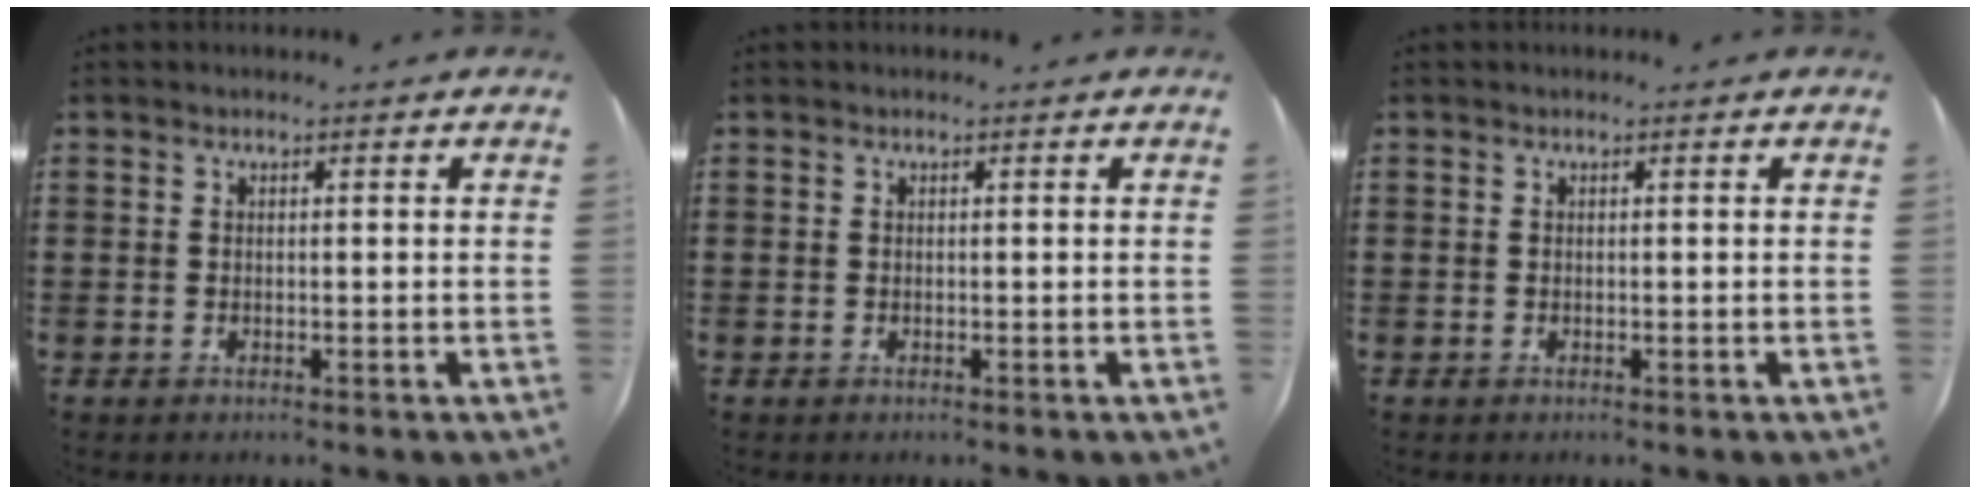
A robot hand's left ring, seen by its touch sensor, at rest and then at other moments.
{"total": 0.0}
{"total": 0.0}